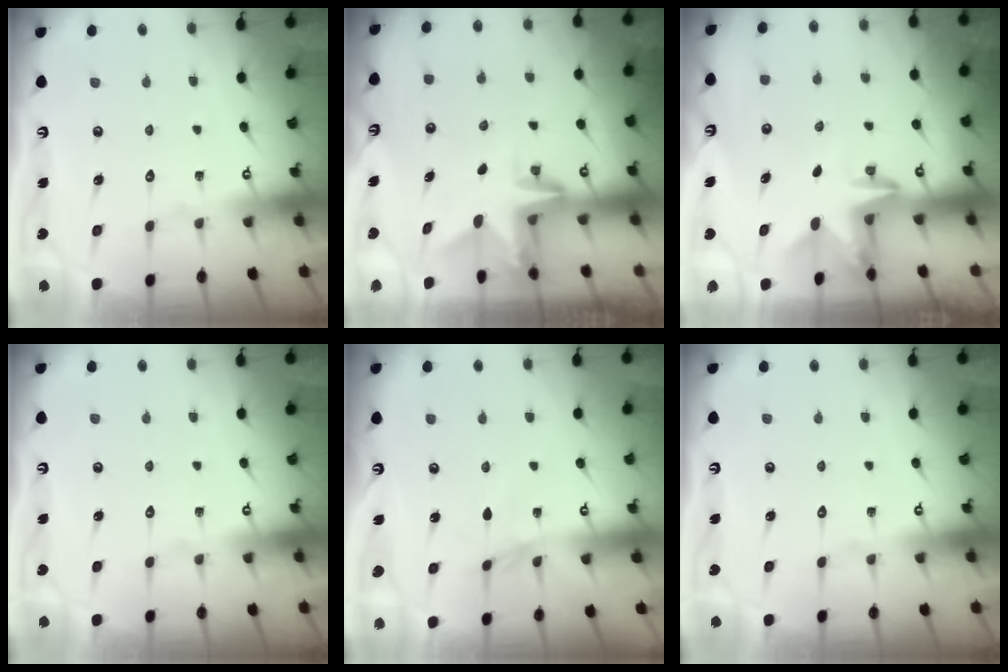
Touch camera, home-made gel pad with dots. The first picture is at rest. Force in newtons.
{"total": 2.9, "press": 2.9, "slide": 0.2}
{"total": 2.6, "press": 2.6, "slide": 0.4}
{"total": 0.0}
{"total": 2.6, "press": 2.5, "slide": 0.4}
{"total": 0.0}